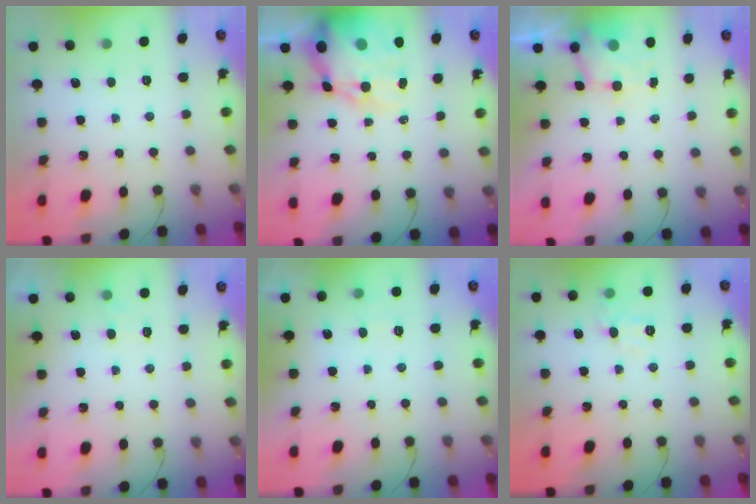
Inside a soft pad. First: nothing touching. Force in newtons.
{"total": 17.6, "press": 17.1, "slide": 4.1}
{"total": 4.7, "press": 4.7, "slide": 0.8}
{"total": 4.2, "press": 4.1, "slide": 1.1}
{"total": 3.1, "press": 2.7, "slide": 1.6}
{"total": 7.6, "press": 7.4, "slide": 1.4}